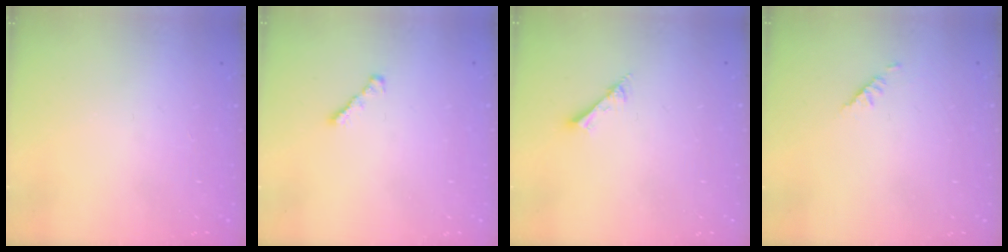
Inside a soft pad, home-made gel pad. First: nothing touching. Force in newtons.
{"total": 2.4, "press": 2.3, "slide": 0.6}
{"total": 2.8, "press": 2.7, "slide": 0.4}
{"total": 1.9, "press": 1.8, "slide": 0.5}